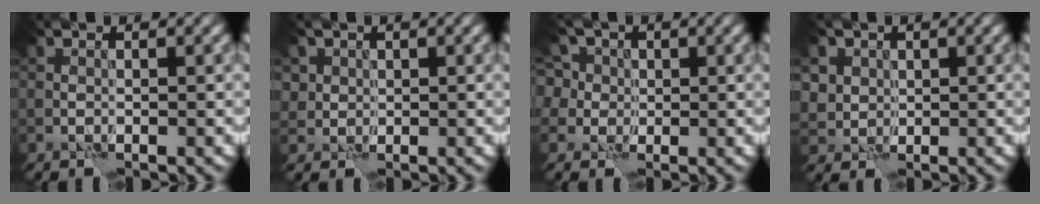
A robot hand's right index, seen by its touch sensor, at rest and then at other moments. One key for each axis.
{"total": 2.1, "fx": 1.0, "fy": 1.8, "fz": 0.4, "tx": -0.014, "ty": -0.007, "tz": 0.034}
{"total": 6.9, "fx": 2.9, "fy": 5.5, "fz": 3.0, "tx": -0.058, "ty": 0.026, "tz": 0.018}
{"total": 3.7, "fx": 1.6, "fy": 3.1, "fz": 1.1, "tx": -0.037, "ty": 0.003, "tz": 0.037}